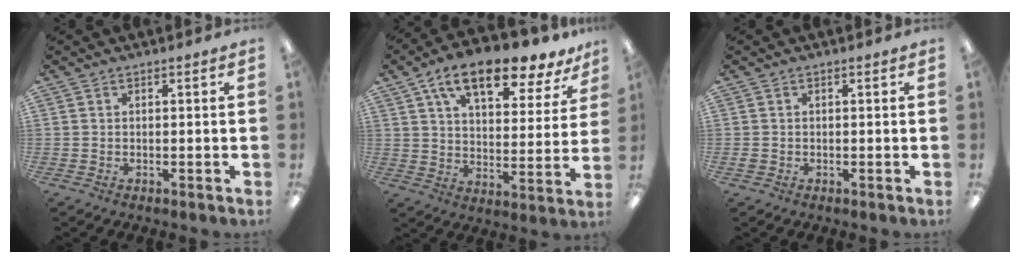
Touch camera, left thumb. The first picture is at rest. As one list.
[{"total": 15.2, "force": [10.8, 5.7, 9.1], "torque": [-0.150, -0.055, 0.184]}, {"total": 0.9, "force": [-0.2, 0.8, 0.4], "torque": [-0.007, 0.003, -0.005]}]